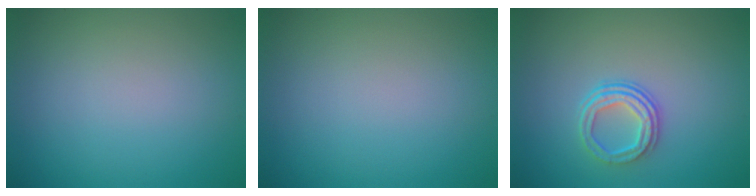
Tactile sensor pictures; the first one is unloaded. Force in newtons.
{"total": 0.0}
{"total": 3.1, "press": 2.4, "slide": 1.9}